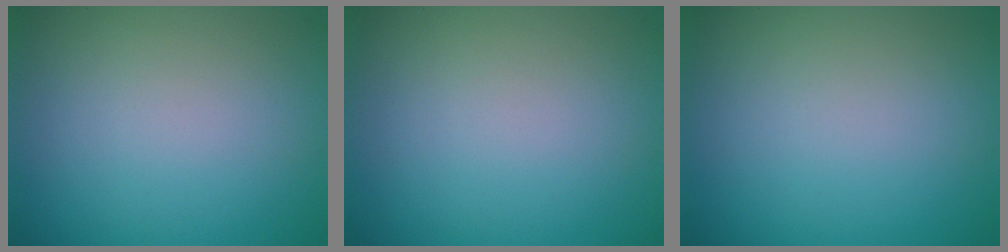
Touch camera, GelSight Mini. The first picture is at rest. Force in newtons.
{"total": 0.0}
{"total": 0.0}